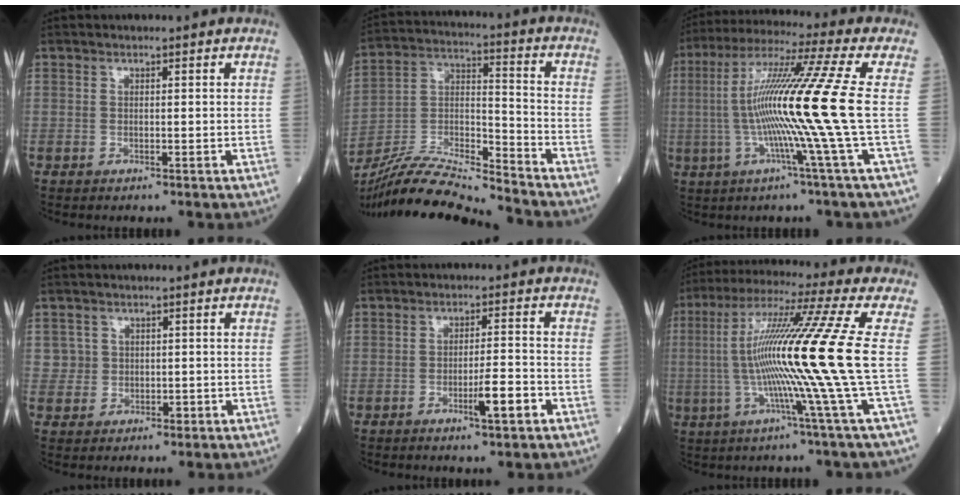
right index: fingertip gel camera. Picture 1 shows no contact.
{"total": 15.3, "force": [-14.7, -0.8, 4.3], "torque": [-0.078, 0.017, -0.278]}
{"total": 16.6, "force": [-1.1, -3.3, 16.3], "torque": [-0.293, -0.001, -0.036]}
{"total": 2.5, "force": [0.7, 2.4, 0.0], "torque": [0.010, 0.000, 0.012]}
{"total": 5.0, "force": [-2.2, 0.1, 4.5], "torque": [-0.072, -0.003, -0.035]}
{"total": 18.9, "force": [-1.0, -3.5, 18.5], "torque": [-0.327, -0.005, -0.037]}